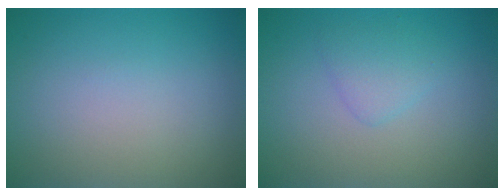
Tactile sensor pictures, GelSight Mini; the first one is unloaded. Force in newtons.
{"total": 1.6, "press": 1.6, "slide": 0.2}